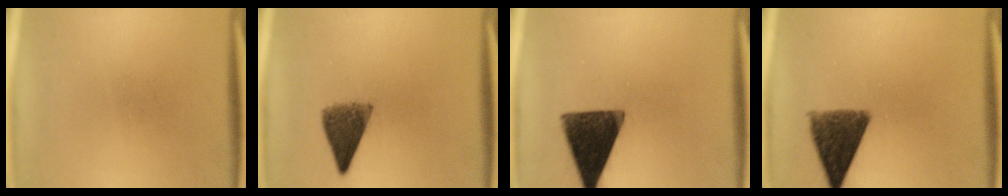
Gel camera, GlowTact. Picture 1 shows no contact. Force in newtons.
{"total": 6.3}
{"total": 13.8}
{"total": 10.1}